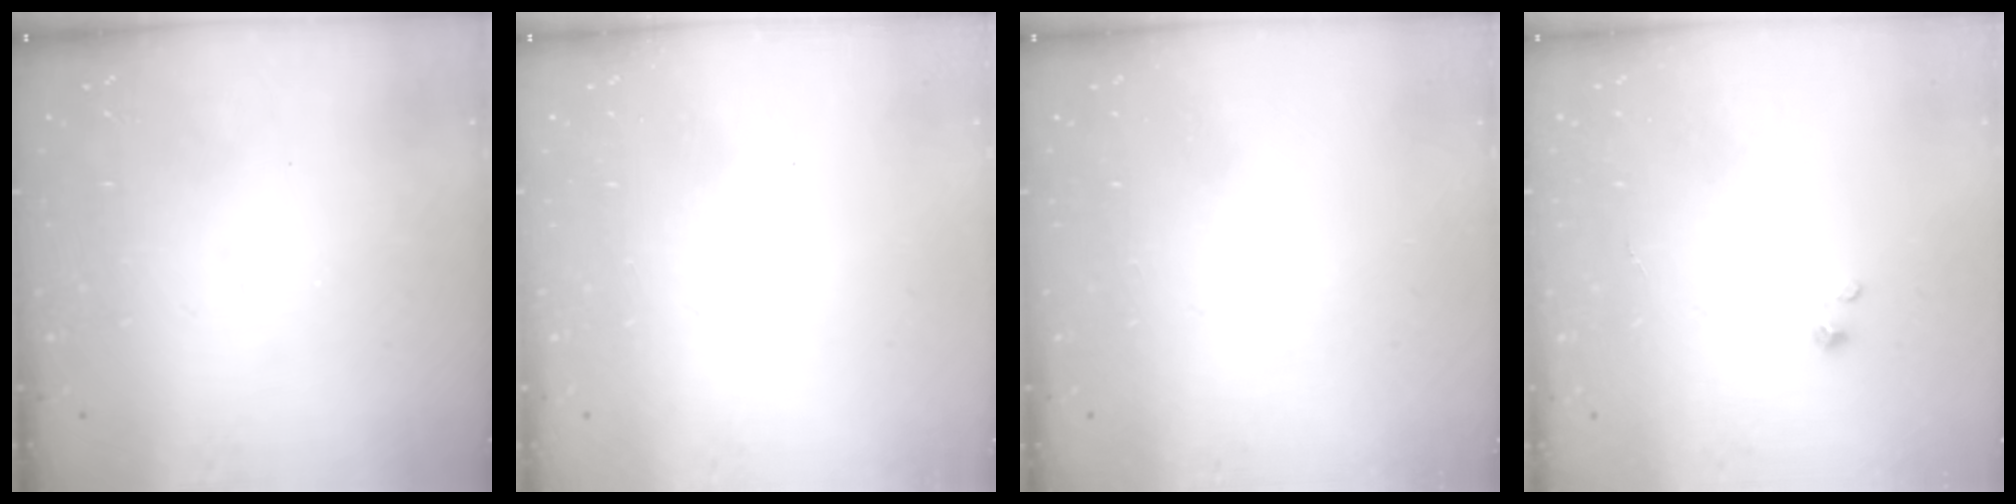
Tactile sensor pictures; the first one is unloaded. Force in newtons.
{"total": 0.0}
{"total": 0.0}
{"total": 0.7, "press": 0.7, "slide": 0.1}